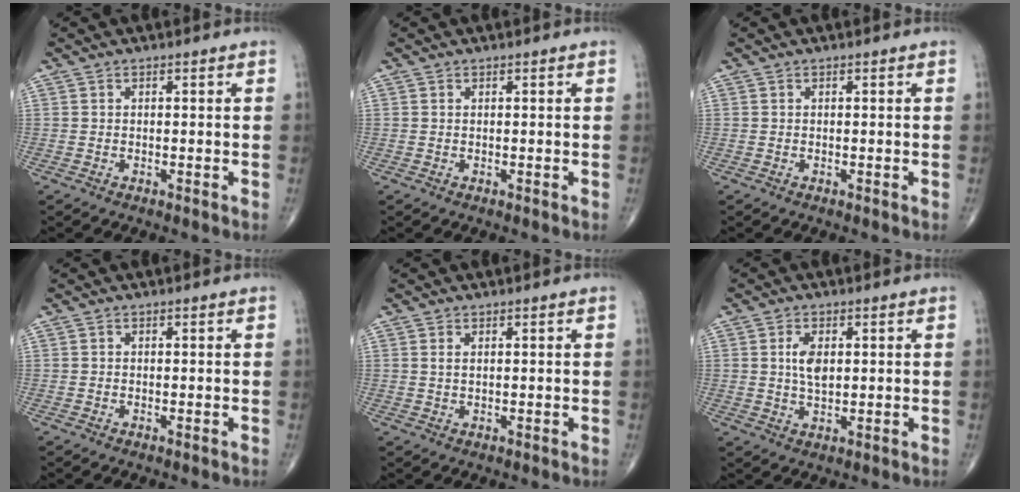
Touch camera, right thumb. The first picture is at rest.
{"total": 0.0}
{"total": 0.0}
{"total": 0.0}
{"total": 1.2, "force": [0.5, 0.6, 1.0], "torque": [-0.024, 0.002, 0.013]}
{"total": 4.7, "force": [1.0, 2.5, 3.9], "torque": [-0.069, -0.004, 0.019]}